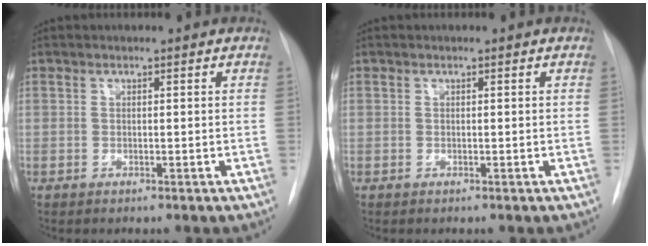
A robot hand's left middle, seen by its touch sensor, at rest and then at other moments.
{"total": 0.0}